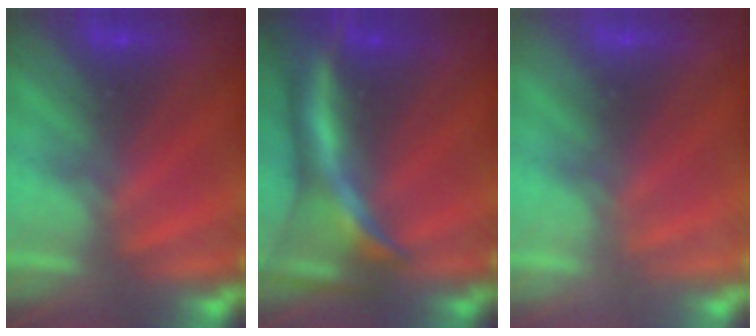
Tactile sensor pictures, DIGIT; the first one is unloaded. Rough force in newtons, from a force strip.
{"total": 7.6}
{"total": 2.1}